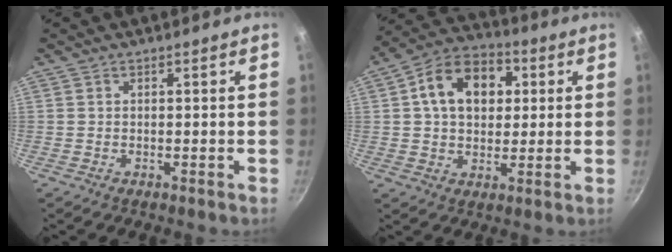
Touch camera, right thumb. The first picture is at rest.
{"total": 14.1, "force": [3.2, 10.1, 9.3], "torque": [-0.119, 0.017, 0.038]}